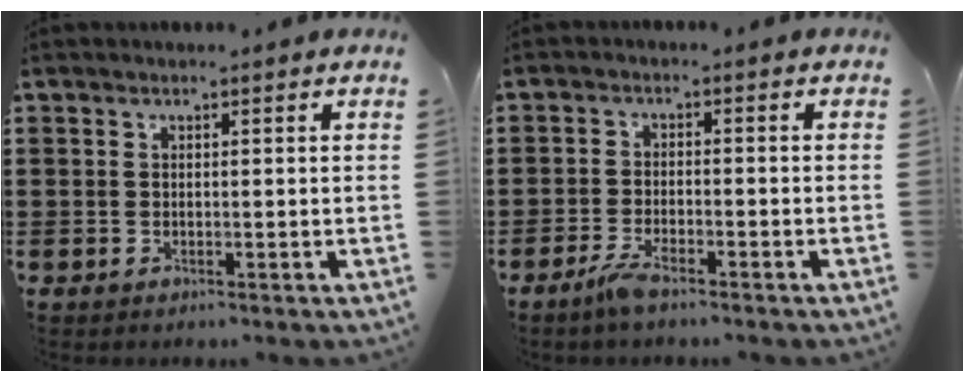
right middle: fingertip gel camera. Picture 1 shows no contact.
{"total": 3.1, "force": [-2.3, 0.5, 2.1], "torque": [-0.056, -0.004, -0.048]}